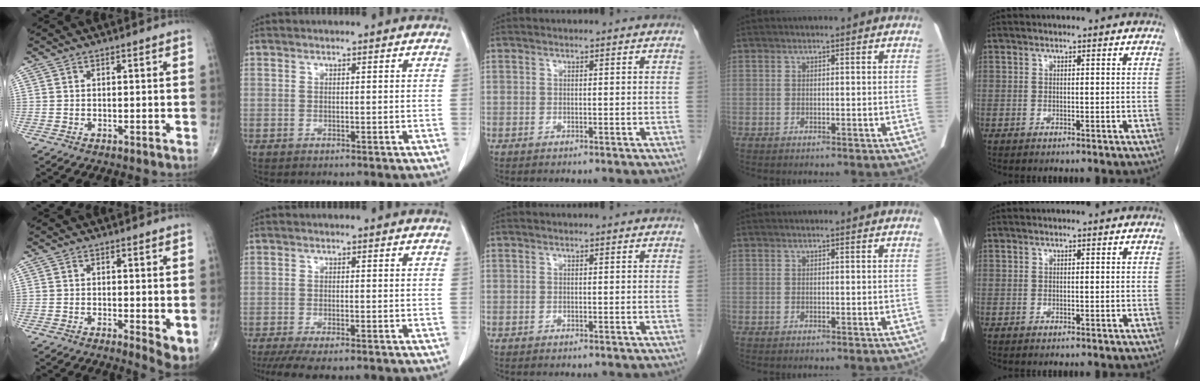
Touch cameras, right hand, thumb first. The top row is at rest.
{"thumb": {"total": 4.2, "force": [-0.1, 1.2, 4.0], "torque": [-0.056, -0.014, -0.003]}, "index": {"total": 7.9, "force": [-5.9, 2.3, 4.7], "torque": [-0.074, -0.013, -0.094]}}